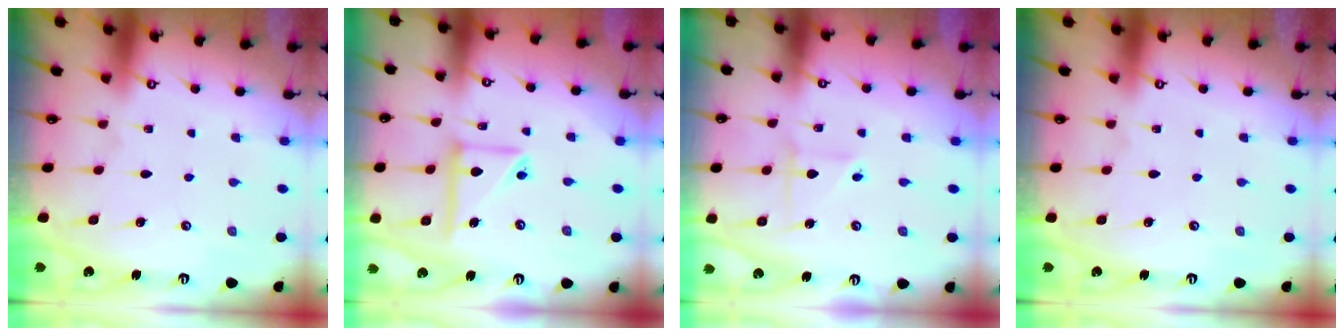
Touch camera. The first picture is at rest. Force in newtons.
{"total": 12.3, "press": 12.3, "slide": 1.3}
{"total": 2.5, "press": 2.5, "slide": 0.1}
{"total": 0.0}